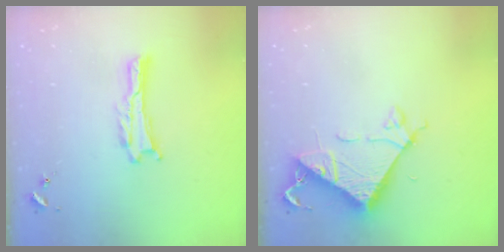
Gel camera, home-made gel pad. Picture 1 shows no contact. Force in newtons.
{"total": 8.3, "press": 8.3, "slide": 0.8}